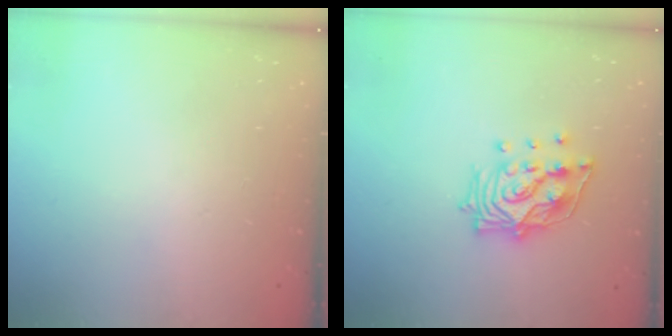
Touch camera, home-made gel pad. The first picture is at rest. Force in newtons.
{"total": 14.5, "press": 14.4, "slide": 1.6}